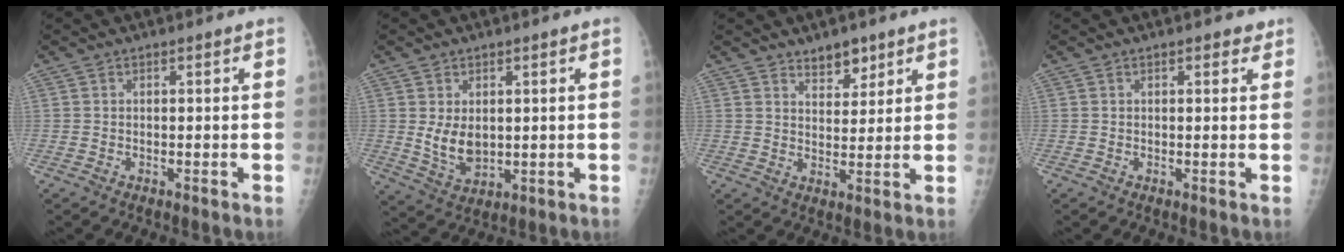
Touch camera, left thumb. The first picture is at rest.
{"total": 6.1, "force": [0.7, 4.0, 4.5], "torque": [-0.065, -0.017, 0.028]}
{"total": 4.7, "force": [3.4, 2.5, 2.1], "torque": [-0.008, -0.025, 0.055]}
{"total": 1.6, "force": [1.0, 0.9, 0.9], "torque": [0.000, -0.002, 0.007]}